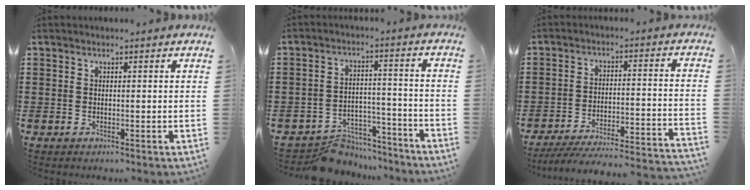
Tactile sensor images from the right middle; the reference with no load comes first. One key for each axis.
{"total": 6.6, "fx": -6.4, "fy": 1.4, "fz": 0.4, "tx": 0.001, "ty": 0.022, "tz": -0.126}
{"total": 5.7, "fx": -5.2, "fy": 0.1, "fz": 2.2, "tx": -0.048, "ty": -0.014, "tz": -0.107}